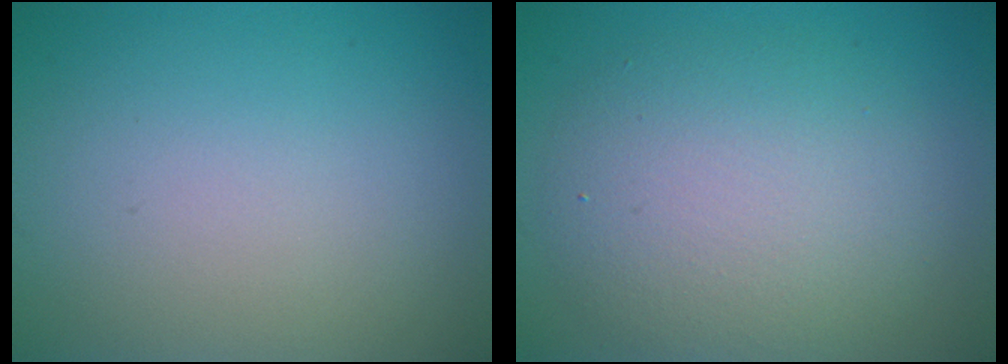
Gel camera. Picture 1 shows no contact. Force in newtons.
{"total": 6.2, "press": 6.1, "slide": 0.5}